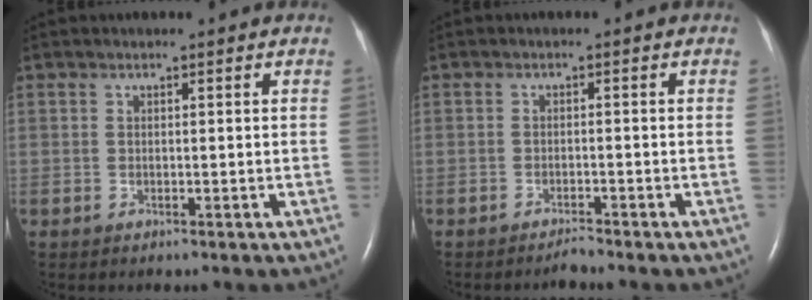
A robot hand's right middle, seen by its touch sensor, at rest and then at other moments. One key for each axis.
{"total": 1.2, "fx": -1.2, "fy": -0.1, "fz": 0.1, "tx": -0.004, "ty": -0.004, "tz": -0.017}